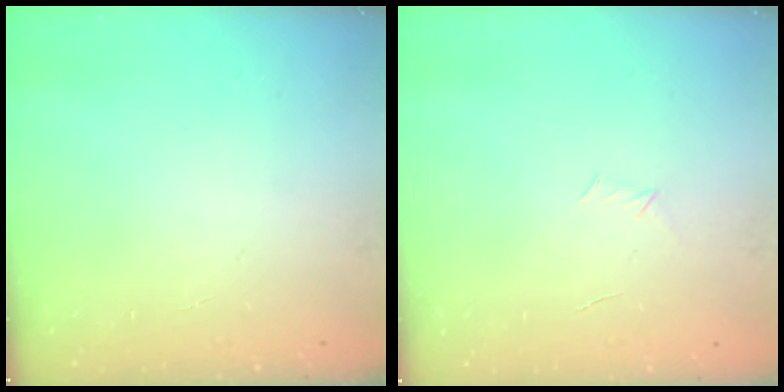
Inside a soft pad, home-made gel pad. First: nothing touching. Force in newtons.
{"total": 3.0, "press": 2.9, "slide": 0.8}